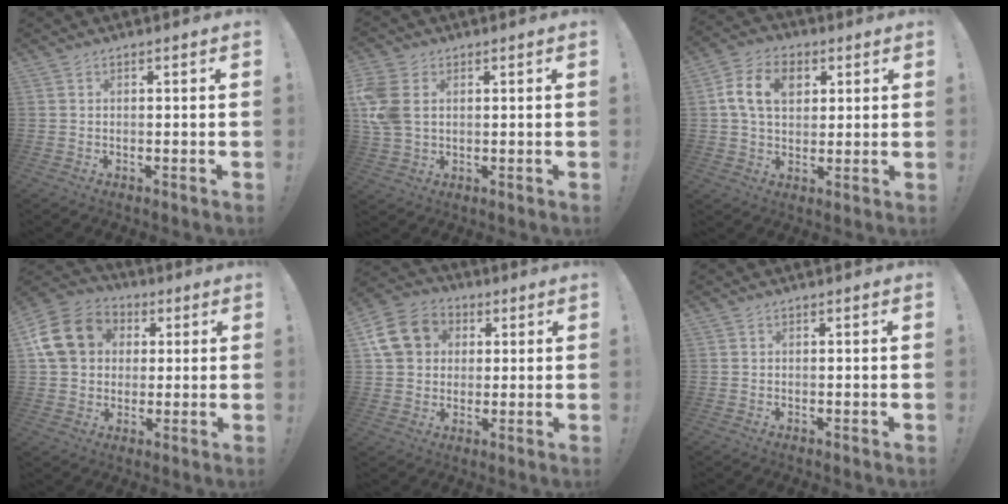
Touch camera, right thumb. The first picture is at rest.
{"total": 9.6, "force": [2.2, 6.9, 6.3], "torque": [-0.136, -0.005, 0.045]}
{"total": 11.9, "force": [3.4, 8.4, 7.7], "torque": [-0.135, 0.011, 0.064]}
{"total": 15.5, "force": [4.4, 12.9, 7.5], "torque": [-0.113, 0.004, 0.094]}
{"total": 13.3, "force": [3.9, 11.4, 5.6], "torque": [-0.082, 0.006, 0.086]}
{"total": 0.0}